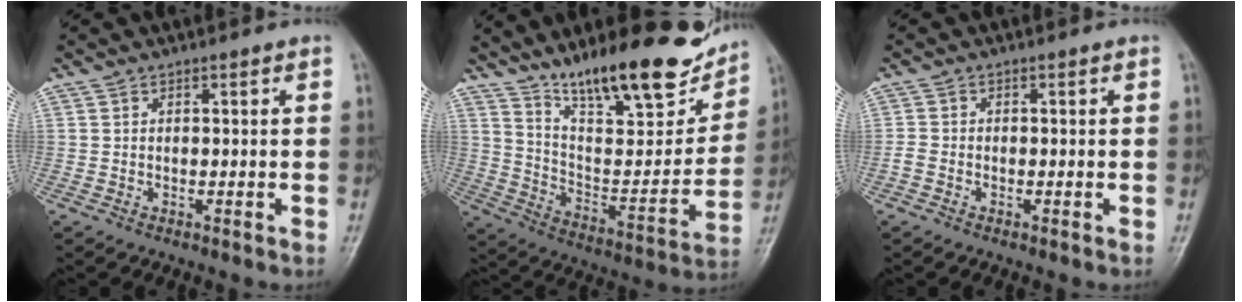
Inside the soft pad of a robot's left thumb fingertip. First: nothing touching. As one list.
[{"total": 23.3, "force": [16.8, 6.8, 14.7], "torque": [-0.181, -0.079, 0.276]}, {"total": 1.5, "force": [-0.8, 1.0, 0.8], "torque": [-0.018, 0.001, -0.021]}]